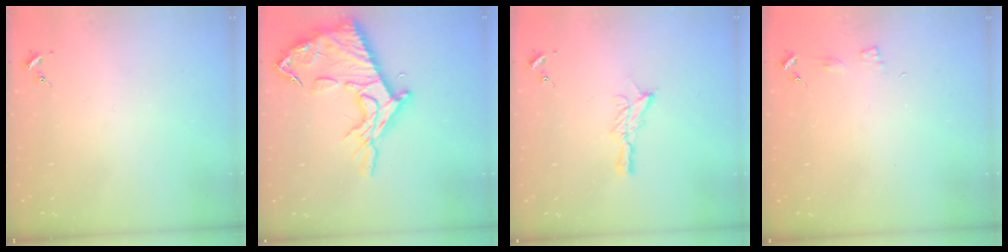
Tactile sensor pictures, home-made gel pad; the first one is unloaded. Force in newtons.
{"total": 19.4, "press": 19.4, "slide": 1.4}
{"total": 7.6, "press": 7.6, "slide": 0.1}
{"total": 3.6, "press": 3.6, "slide": 0.5}